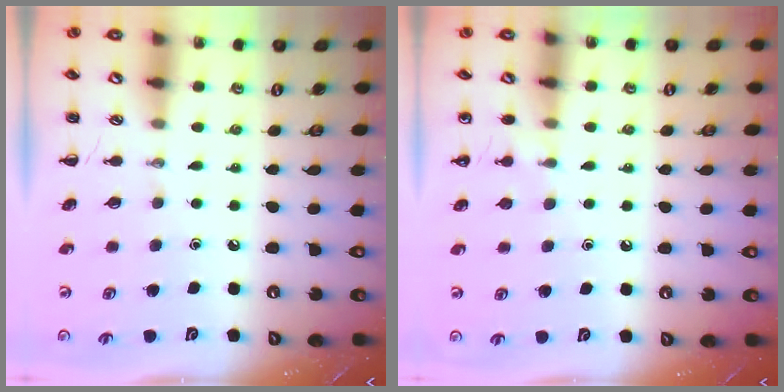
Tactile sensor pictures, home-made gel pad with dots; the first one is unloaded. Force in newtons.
{"total": 6.0, "press": 5.8, "slide": 1.4}